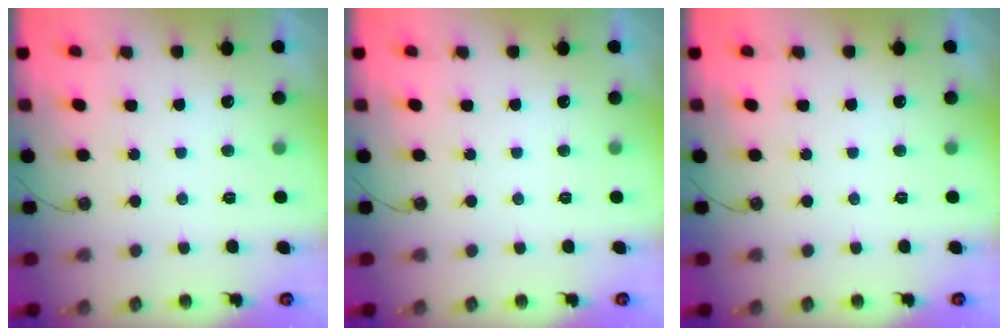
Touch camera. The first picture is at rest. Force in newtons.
{"total": 0.0}
{"total": 0.0}